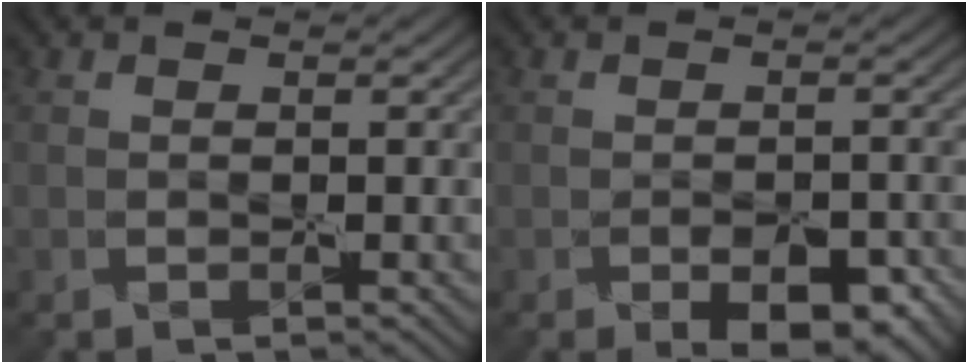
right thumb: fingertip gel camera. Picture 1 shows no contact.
{"total": 4.5, "force": [-2.5, 2.1, 3.0], "torque": [-0.038, -0.008, -0.023]}